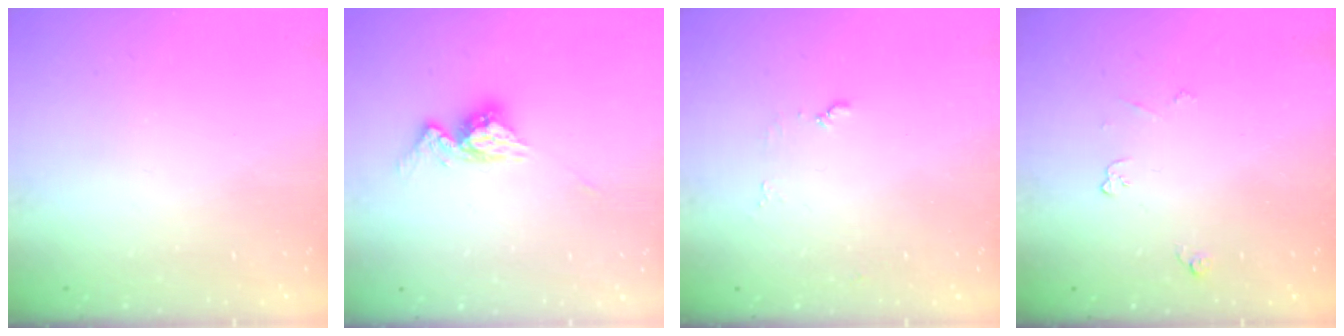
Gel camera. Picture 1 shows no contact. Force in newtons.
{"total": 9.4, "press": 9.4, "slide": 0.8}
{"total": 4.2, "press": 4.2, "slide": 0.5}
{"total": 3.4, "press": 3.4, "slide": 0.6}